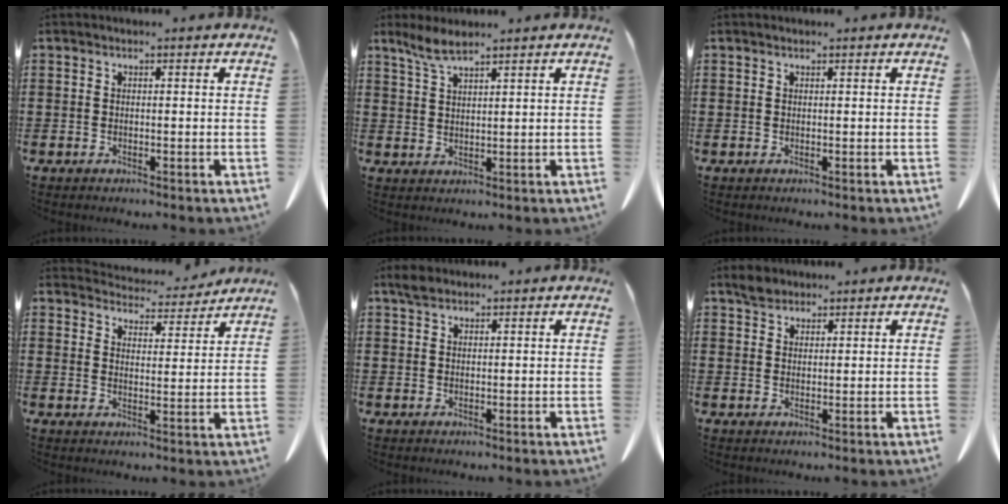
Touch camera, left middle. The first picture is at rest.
{"total": 3.5, "force": [2.6, 0.5, 2.2], "torque": [-0.051, 0.001, 0.048]}
{"total": 0.0}
{"total": 4.8, "force": [4.7, 0.7, 0.5], "torque": [-0.022, -0.028, 0.083]}
{"total": 2.0, "force": [1.5, 0.9, 0.9], "torque": [-0.023, 0.003, 0.029]}
{"total": 2.5, "force": [2.1, 1.2, 0.7], "torque": [-0.012, 0.001, 0.038]}